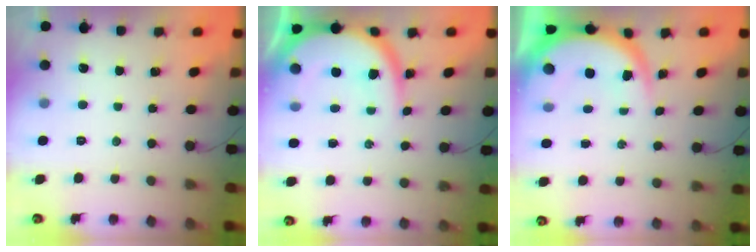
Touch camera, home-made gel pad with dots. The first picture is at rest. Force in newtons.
{"total": 13.6, "press": 13.6, "slide": 1.1}
{"total": 9.0, "press": 8.9, "slide": 1.0}